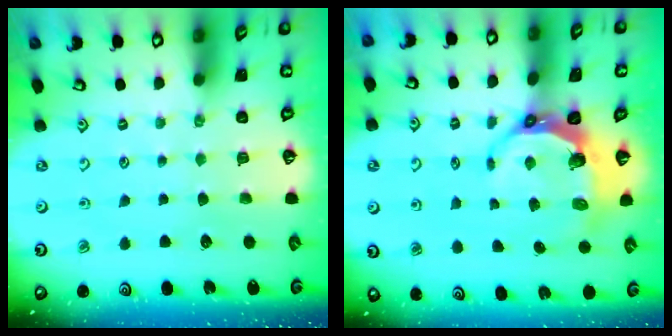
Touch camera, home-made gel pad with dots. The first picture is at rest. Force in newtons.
{"total": 8.0, "press": 6.4, "slide": 4.7}